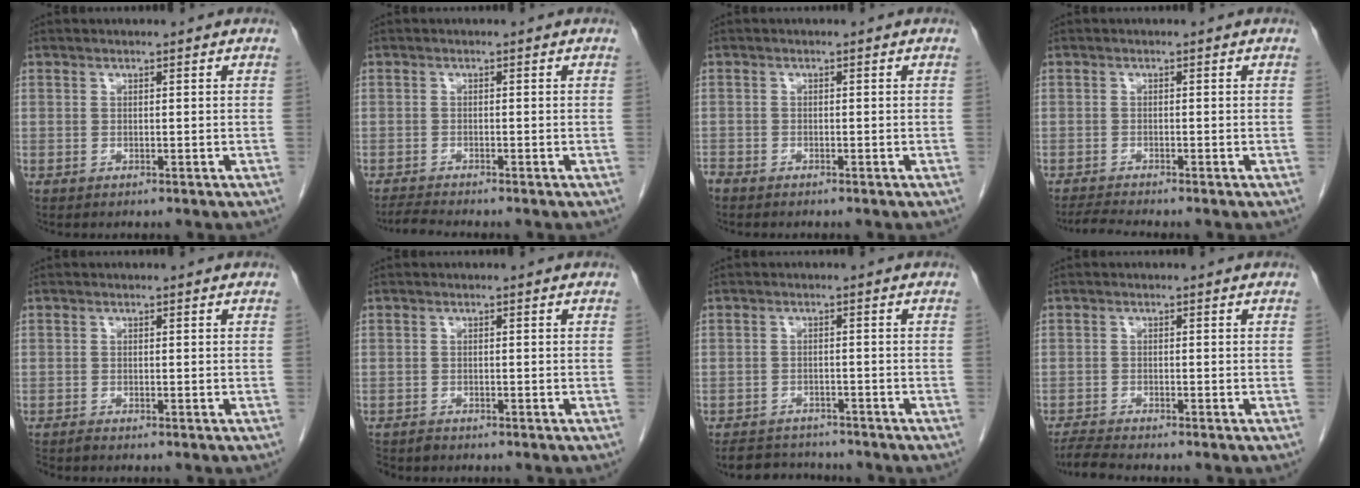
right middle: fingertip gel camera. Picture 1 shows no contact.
{"total": 2.2, "force": [-2.1, -0.7, 0.5], "torque": [-0.022, -0.015, -0.040]}
{"total": 1.4, "force": [-1.3, 0.4, 0.3], "torque": [-0.010, -0.002, -0.024]}
{"total": 2.4, "force": [-2.1, -0.9, 0.5], "torque": [-0.024, -0.016, -0.042]}
{"total": 0.7, "force": [-0.7, -0.2, 0.1], "torque": [-0.007, -0.002, -0.015]}
{"total": 1.9, "force": [-1.7, 0.7, 0.2], "torque": [-0.002, -0.003, -0.028]}
{"total": 6.2, "force": [-5.9, 1.7, 0.8], "torque": [-0.013, -0.002, -0.087]}
{"total": 3.5, "force": [-3.2, -0.6, 1.1], "torque": [-0.026, -0.019, -0.058]}